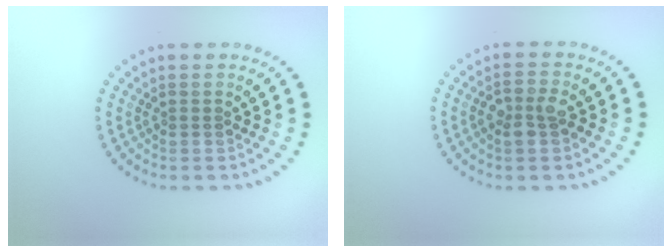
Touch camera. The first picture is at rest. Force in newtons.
{"total": 2.4, "press": 2.4, "slide": 0.4}